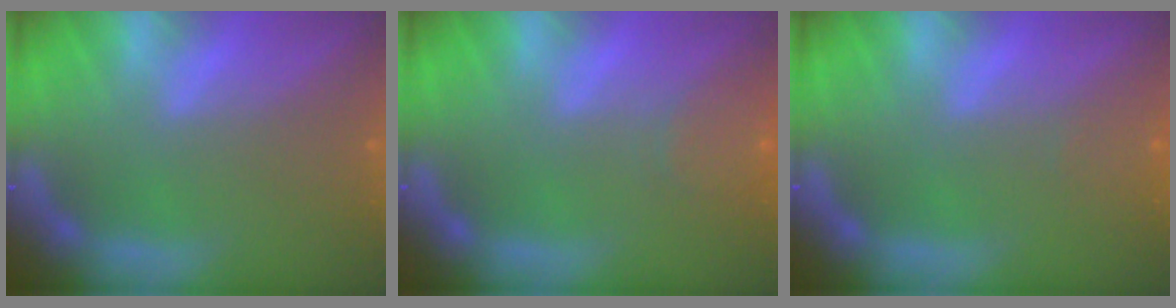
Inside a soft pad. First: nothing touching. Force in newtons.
{"total": 3.0}
{"total": 1.0}